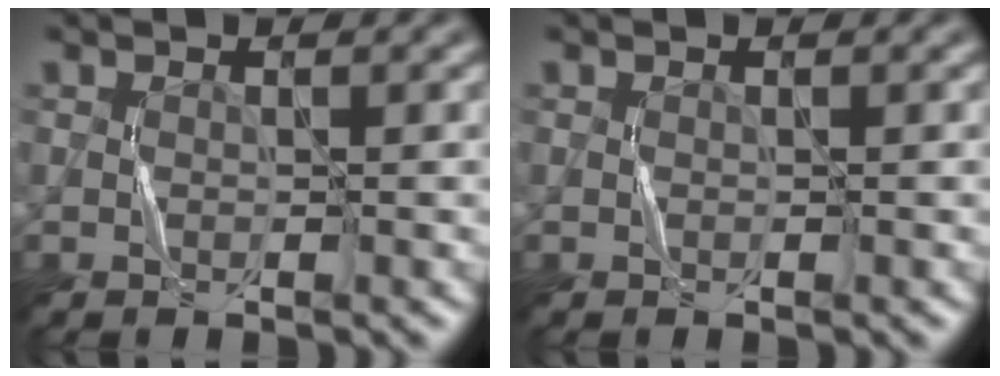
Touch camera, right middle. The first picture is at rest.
{"total": 0.0}